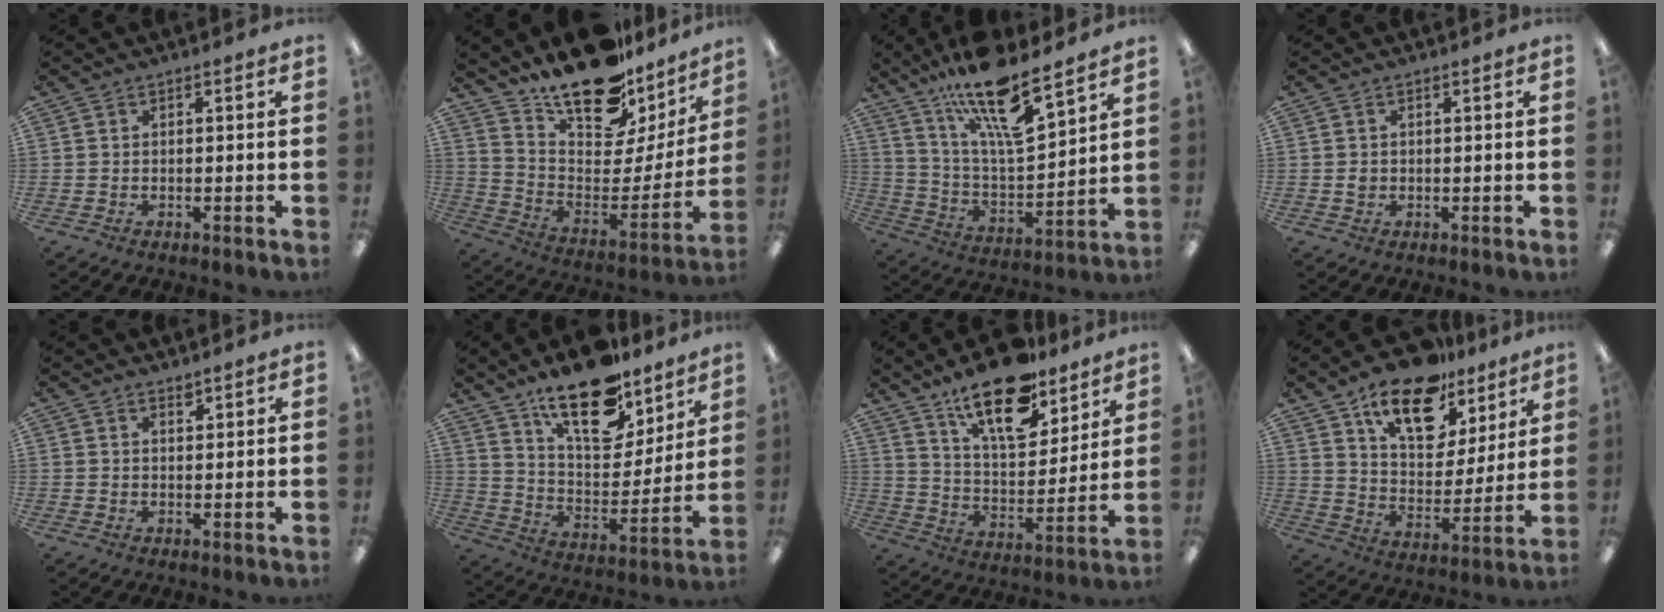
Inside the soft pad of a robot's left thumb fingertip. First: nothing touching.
{"total": 20.9, "force": [17.2, 7.9, 8.7], "torque": [-0.129, -0.133, 0.299]}
{"total": 18.0, "force": [13.4, 4.6, 11.0], "torque": [-0.197, -0.083, 0.226]}
{"total": 1.2, "force": [0.0, 1.0, 0.6], "torque": [-0.003, 0.002, -0.004]}
{"total": 1.4, "force": [1.3, 0.4, 0.3], "torque": [0.002, -0.005, 0.024]}
{"total": 20.8, "force": [15.2, 9.0, 10.9], "torque": [-0.176, -0.096, 0.263]}
{"total": 19.7, "force": [14.3, 8.0, 10.9], "torque": [-0.178, -0.082, 0.244]}
{"total": 18.9, "force": [13.0, 9.7, 9.7], "torque": [-0.159, -0.071, 0.227]}